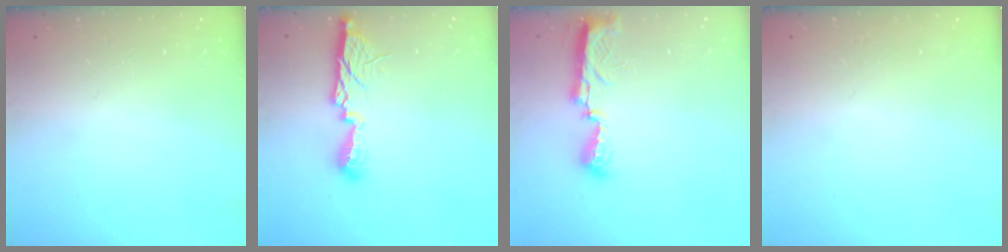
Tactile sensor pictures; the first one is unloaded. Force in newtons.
{"total": 10.7, "press": 10.7, "slide": 0.3}
{"total": 7.9, "press": 7.8, "slide": 0.4}
{"total": 0.0}